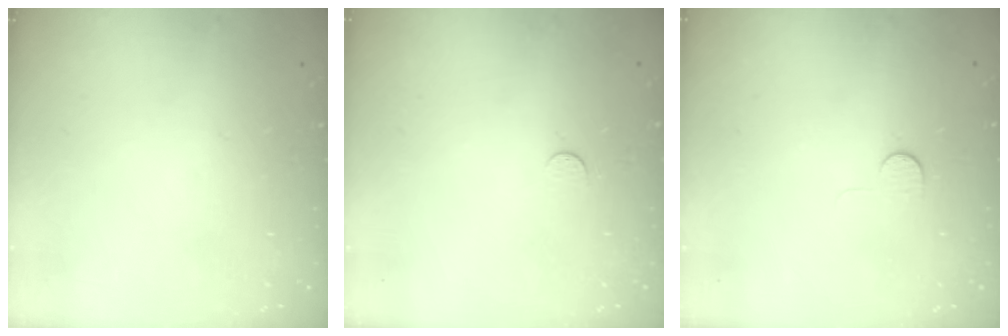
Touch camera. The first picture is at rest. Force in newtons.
{"total": 3.1, "press": 3.1, "slide": 0.4}
{"total": 5.0, "press": 5.0, "slide": 0.5}